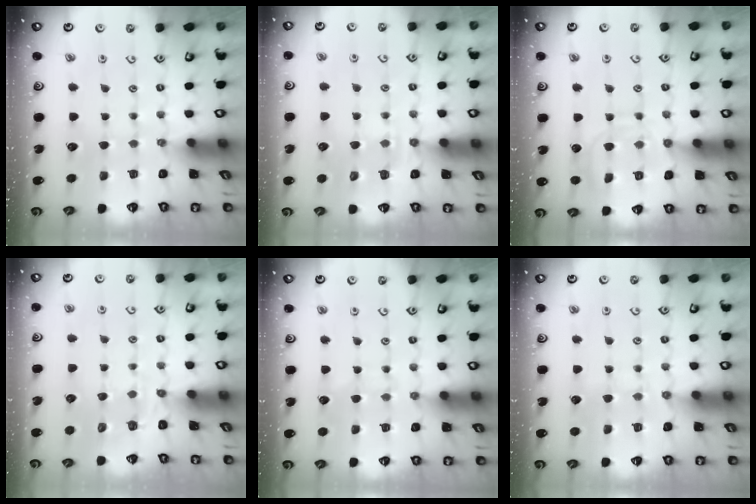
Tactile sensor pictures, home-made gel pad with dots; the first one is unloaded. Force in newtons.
{"total": 5.2, "press": 5.1, "slide": 1.1}
{"total": 11.8, "press": 11.8, "slide": 0.8}
{"total": 2.3, "press": 1.5, "slide": 1.7}
{"total": 4.0, "press": 3.9, "slide": 0.5}
{"total": 5.7, "press": 5.7, "slide": 0.6}